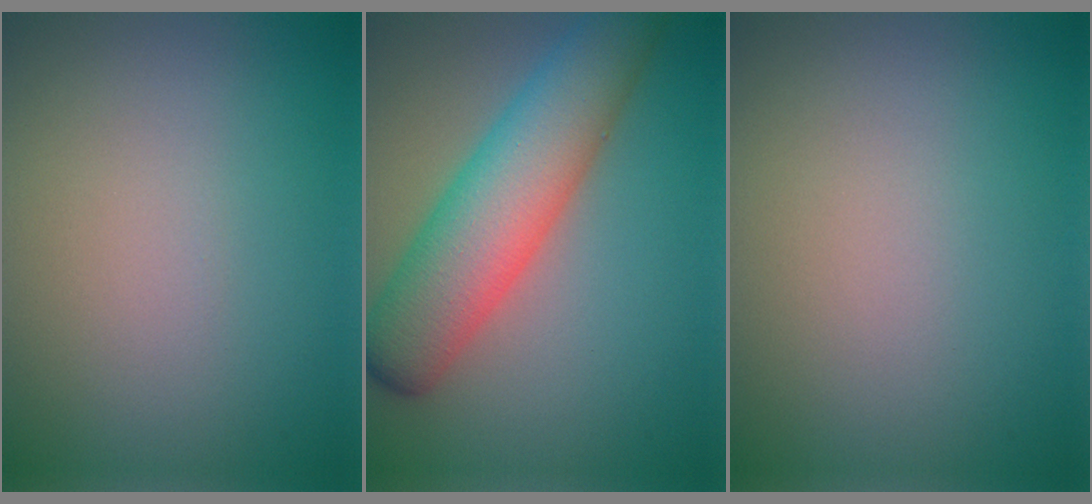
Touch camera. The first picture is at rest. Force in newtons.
{"total": 8.2, "press": 8.2, "slide": 0.2}
{"total": 0.0}